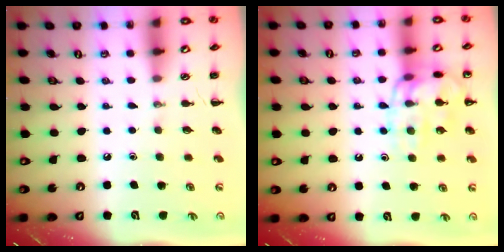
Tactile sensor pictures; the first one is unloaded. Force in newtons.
{"total": 14.5, "press": 14.5, "slide": 0.5}